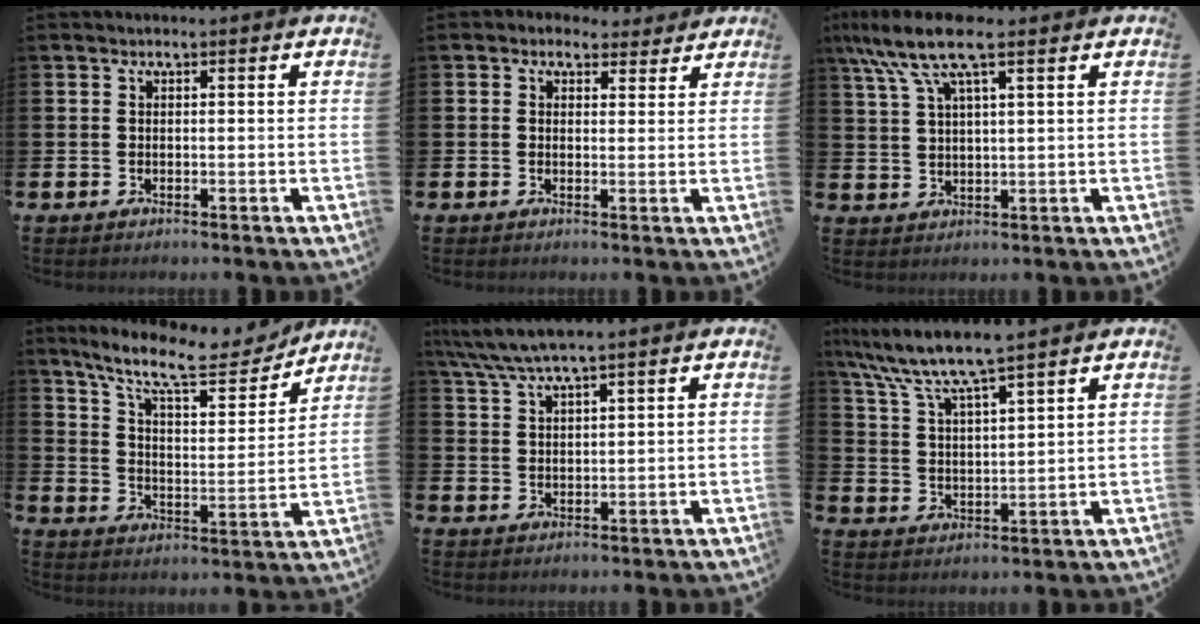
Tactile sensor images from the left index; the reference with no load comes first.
{"total": 2.7, "force": [2.3, 1.5, -0.1], "torque": [0.002, -0.007, 0.038]}
{"total": 8.4, "force": [5.7, 2.1, 5.8], "torque": [-0.125, -0.008, 0.100]}
{"total": 11.8, "force": [10.1, 2.8, 5.3], "torque": [-0.129, -0.059, 0.173]}
{"total": 4.8, "force": [4.3, -0.1, 2.1], "torque": [-0.055, -0.014, 0.078]}
{"total": 7.7, "force": [7.0, 0.2, 3.1], "torque": [-0.089, -0.037, 0.122]}